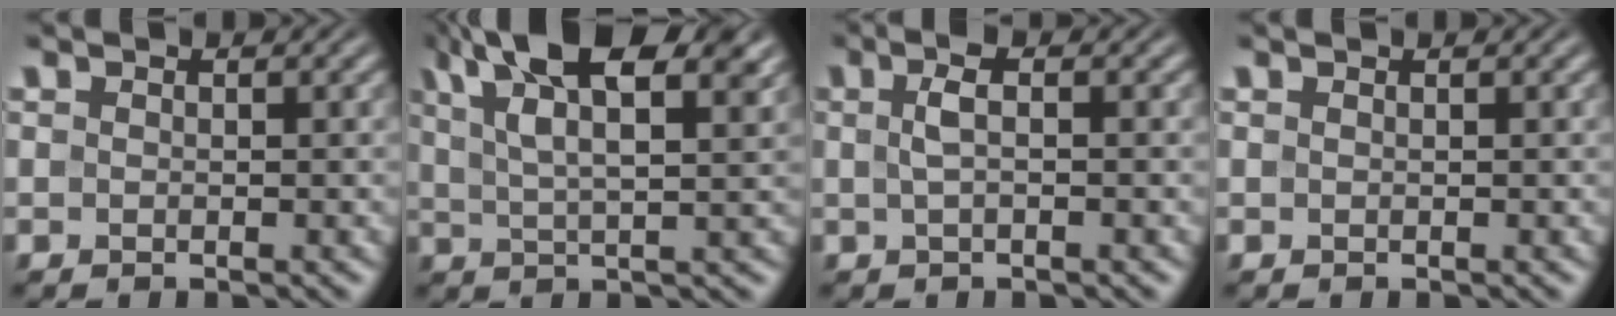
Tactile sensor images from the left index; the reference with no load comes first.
{"total": 11.7, "force": [6.7, 4.2, 8.7], "torque": [-0.153, 0.040, 0.091]}
{"total": 2.1, "force": [0.3, 0.6, 2.0], "torque": [-0.039, 0.011, 0.003]}
{"total": 0.6, "force": [0.3, 0.2, 0.4], "torque": [-0.002, 0.003, 0.000]}